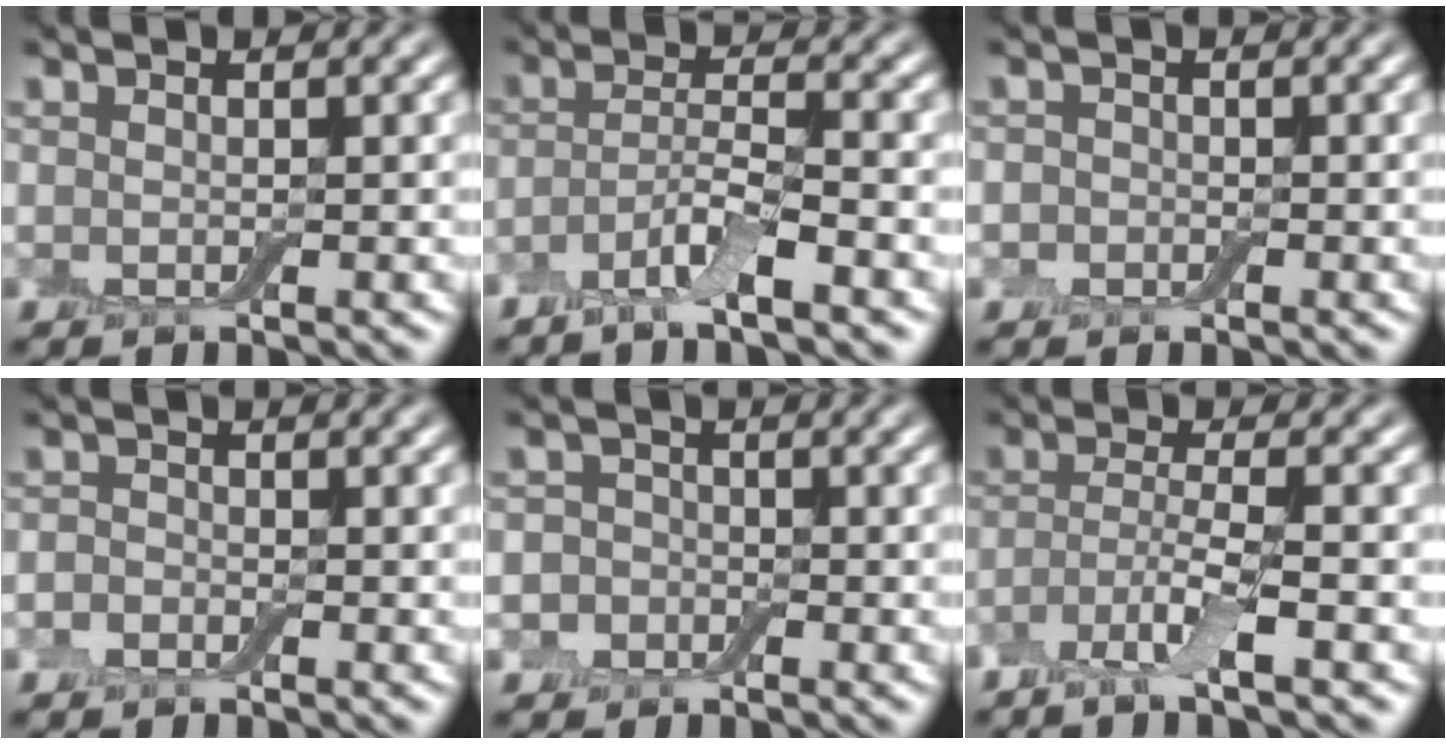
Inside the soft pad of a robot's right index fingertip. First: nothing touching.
{"total": 3.6, "force": [-2.3, 0.5, 2.7], "torque": [-0.054, 0.002, -0.053]}
{"total": 1.2, "force": [-0.4, 1.2, 0.1], "torque": [0.014, 0.004, -0.017]}
{"total": 0.9, "force": [-0.6, 0.7, 0.2], "torque": [0.000, 0.004, -0.016]}
{"total": 3.7, "force": [-1.0, 3.5, 0.8], "torque": [0.010, 0.022, -0.052]}
{"total": 3.3, "force": [-2.0, 0.4, 2.6], "torque": [-0.055, -0.003, -0.048]}